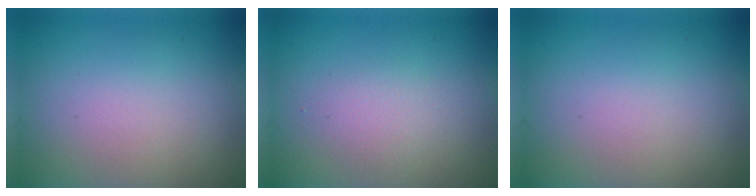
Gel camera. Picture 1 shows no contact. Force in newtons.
{"total": 1.3, "press": 1.3, "slide": 0.1}
{"total": 0.0}